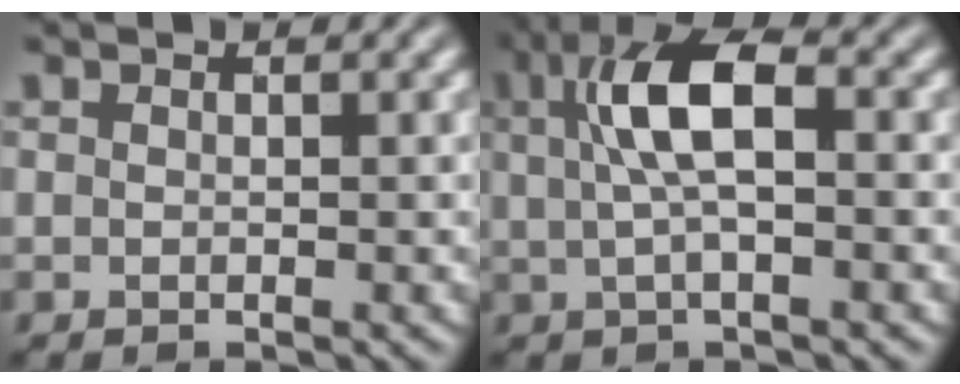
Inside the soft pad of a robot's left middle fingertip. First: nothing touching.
{"total": 5.8, "force": [0.8, 1.9, 5.4], "torque": [-0.112, 0.012, 0.015]}